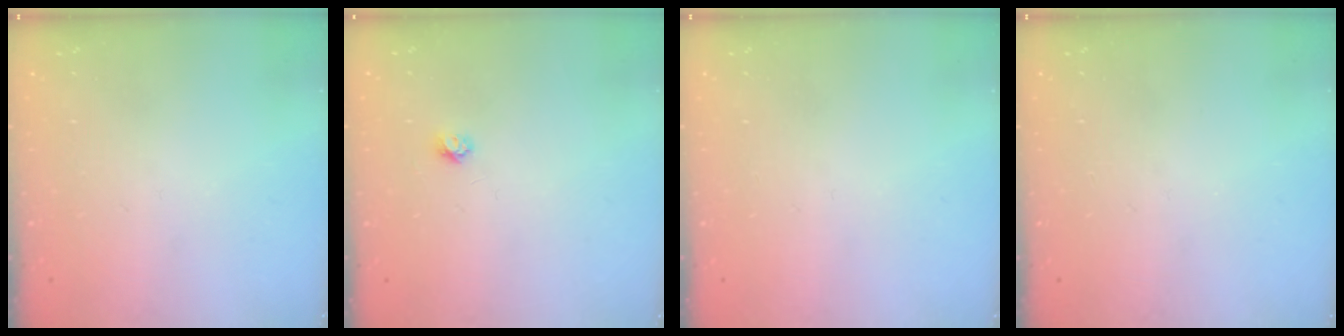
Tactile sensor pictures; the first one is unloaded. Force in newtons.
{"total": 3.4, "press": 3.4, "slide": 0.4}
{"total": 0.0}
{"total": 0.0}